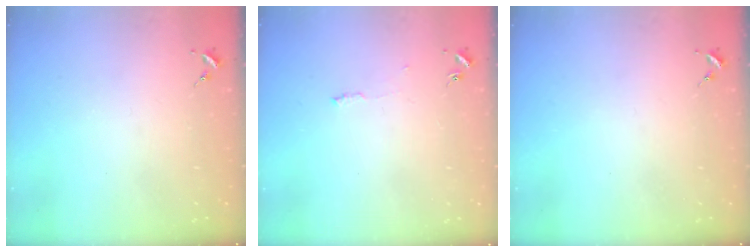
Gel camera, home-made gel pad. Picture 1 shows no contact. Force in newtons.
{"total": 4.0, "press": 3.9, "slide": 0.6}
{"total": 0.0}